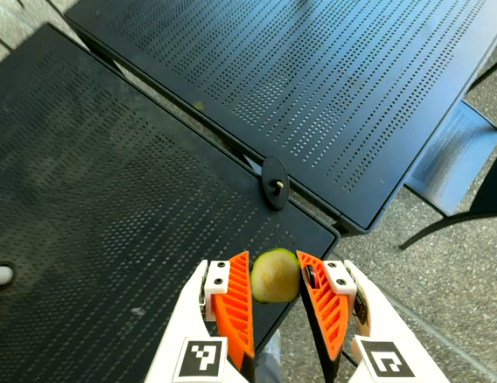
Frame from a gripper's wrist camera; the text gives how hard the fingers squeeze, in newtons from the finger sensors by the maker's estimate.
{"total": 4.3, "left": 3.8, "right": 4.8}